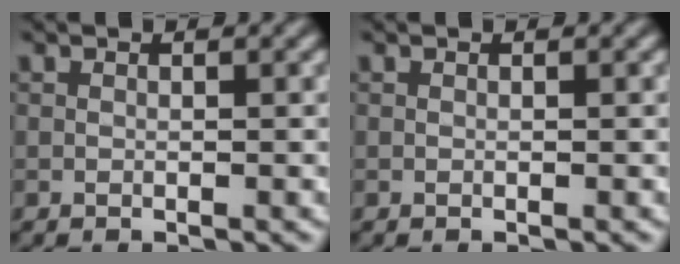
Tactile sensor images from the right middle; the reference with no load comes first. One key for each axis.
{"total": 0.0}